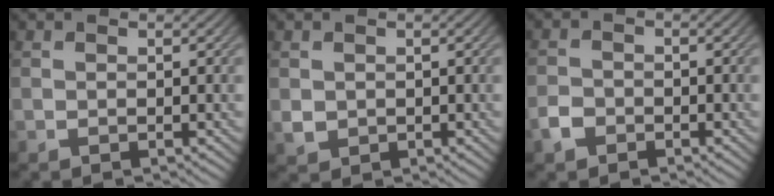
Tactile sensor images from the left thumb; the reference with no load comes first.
{"total": 1.7, "force": [0.2, 1.6, 0.5], "torque": [-0.016, -0.006, 0.006]}
{"total": 2.5, "force": [-1.6, 1.7, 0.9], "torque": [-0.020, -0.001, -0.039]}